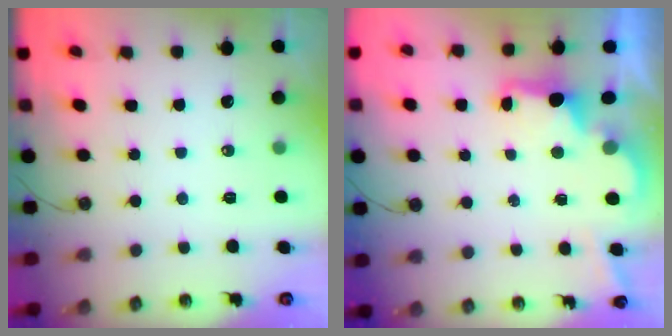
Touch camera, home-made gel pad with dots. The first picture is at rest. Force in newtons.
{"total": 2.5, "press": 2.4, "slide": 0.7}